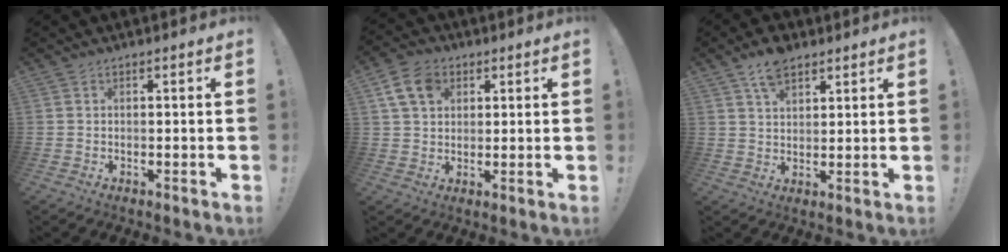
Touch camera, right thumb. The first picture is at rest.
{"total": 9.7, "force": [4.1, 7.1, 5.3], "torque": [-0.096, -0.004, 0.081]}
{"total": 7.5, "force": [5.1, 3.9, 3.8], "torque": [-0.063, -0.018, 0.094]}